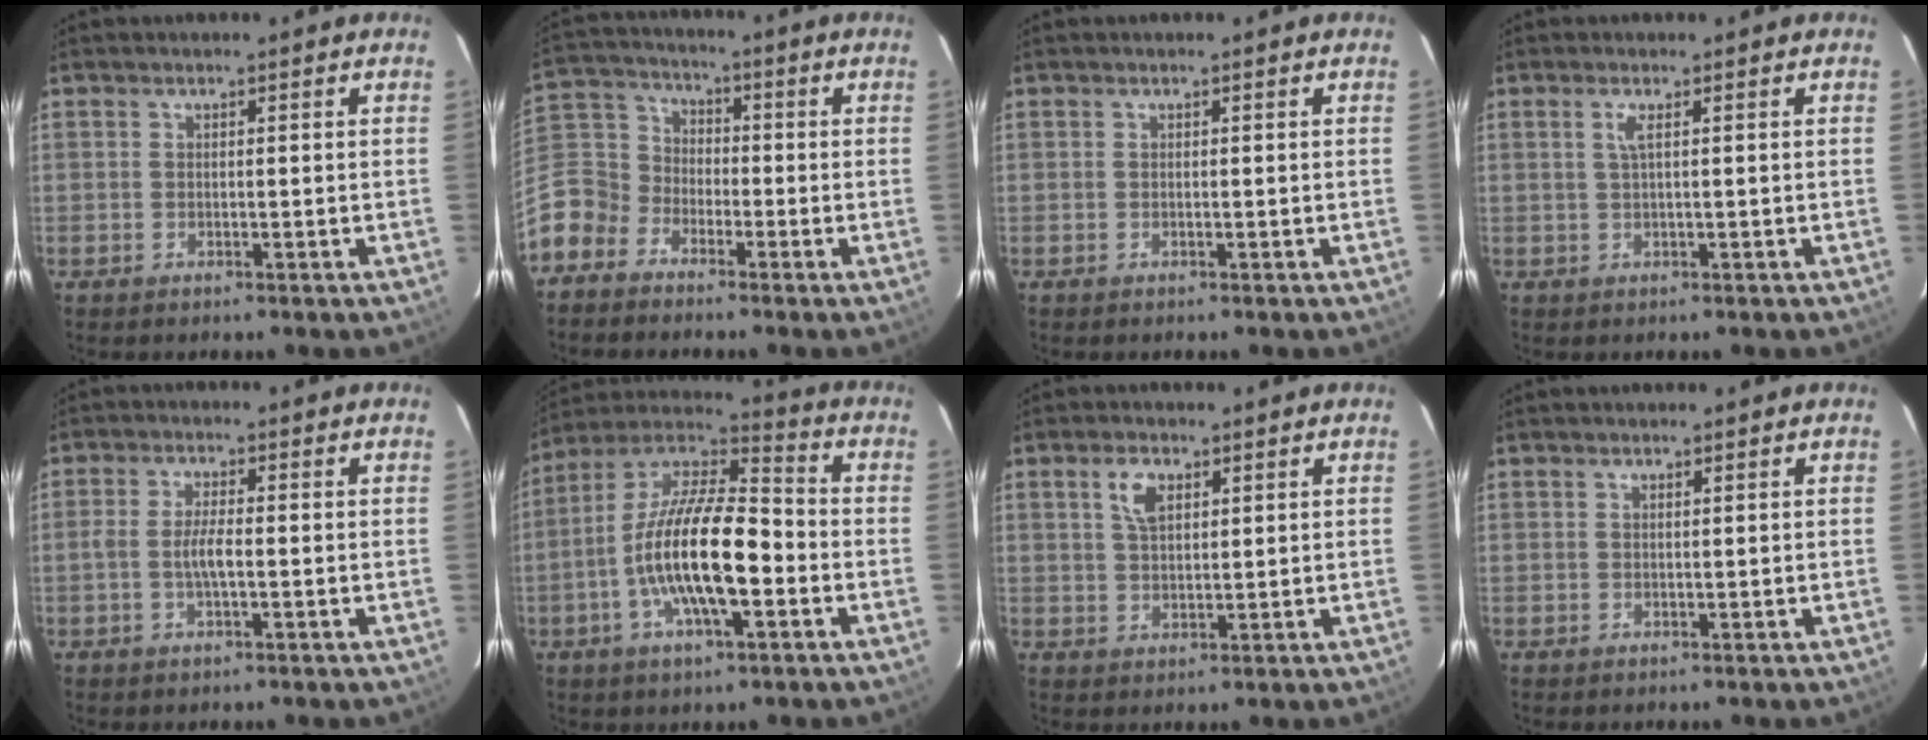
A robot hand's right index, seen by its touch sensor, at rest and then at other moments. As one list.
[{"total": 10.8, "force": [-6.2, 8.5, 2.4], "torque": [-0.080, 0.034, -0.142]}, {"total": 0.0}, {"total": 1.5, "force": [0.4, -0.2, 1.4], "torque": [-0.030, 0.000, 0.007]}, {"total": 3.7, "force": [-0.8, 0.9, 3.5], "torque": [-0.071, 0.004, -0.015]}, {"total": 18.1, "force": [-4.5, 5.8, 16.5], "torque": [-0.313, -0.005, -0.090]}, {"total": 4.5, "force": [2.0, 2.4, 3.2], "torque": [-0.059, 0.009, 0.040]}, {"total": 0.7, "force": [0.5, 0.5, 0.0], "torque": [-0.001, 0.001, 0.007]}]